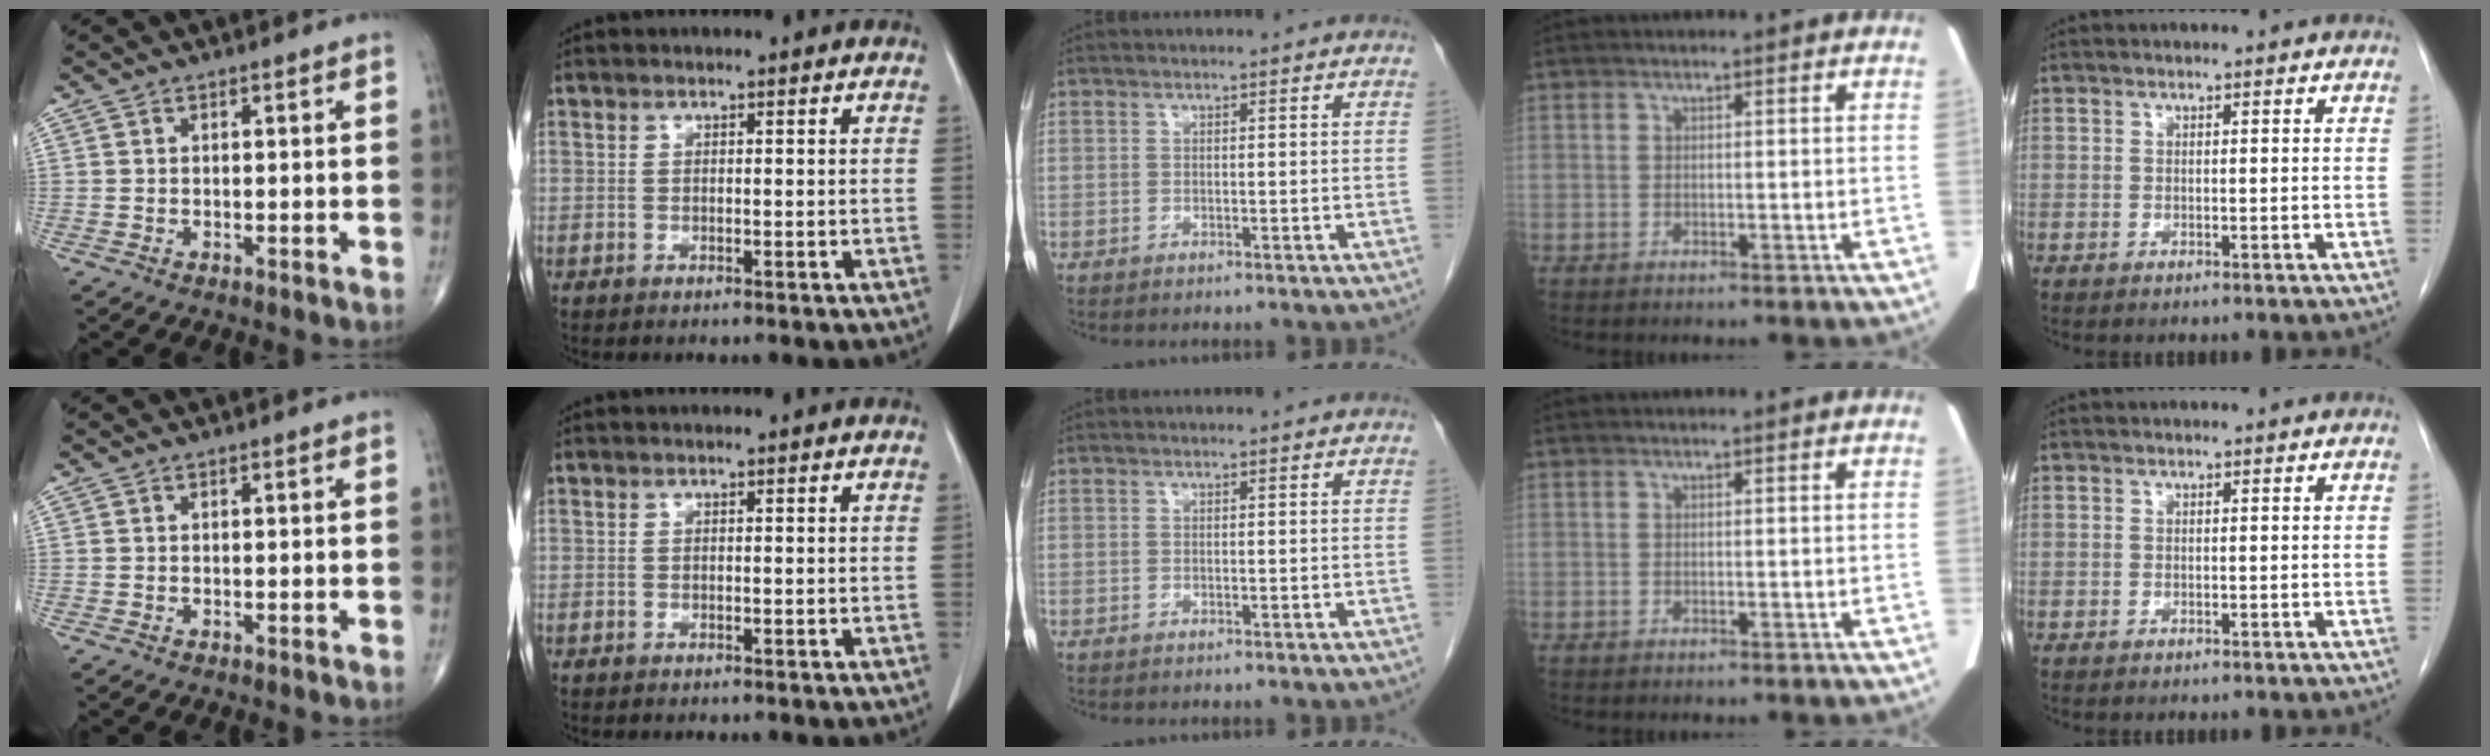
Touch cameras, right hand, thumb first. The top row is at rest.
{}